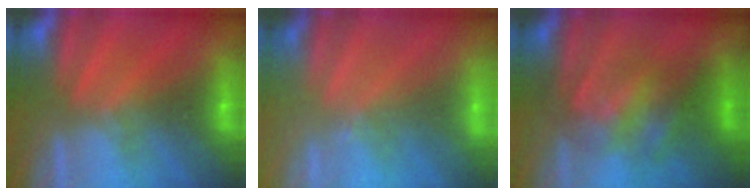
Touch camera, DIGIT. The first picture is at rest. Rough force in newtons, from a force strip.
{"total": 2.6}
{"total": 4.1}